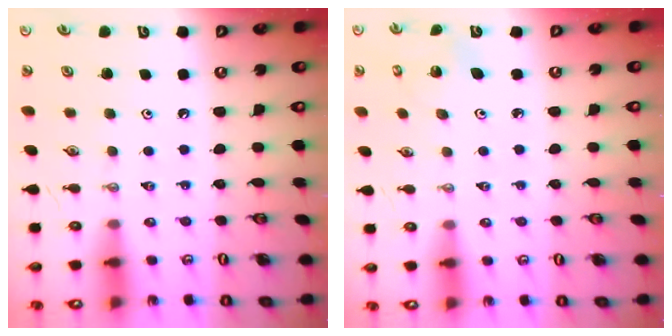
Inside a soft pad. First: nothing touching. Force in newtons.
{"total": 3.0, "press": 3.0, "slide": 0.1}